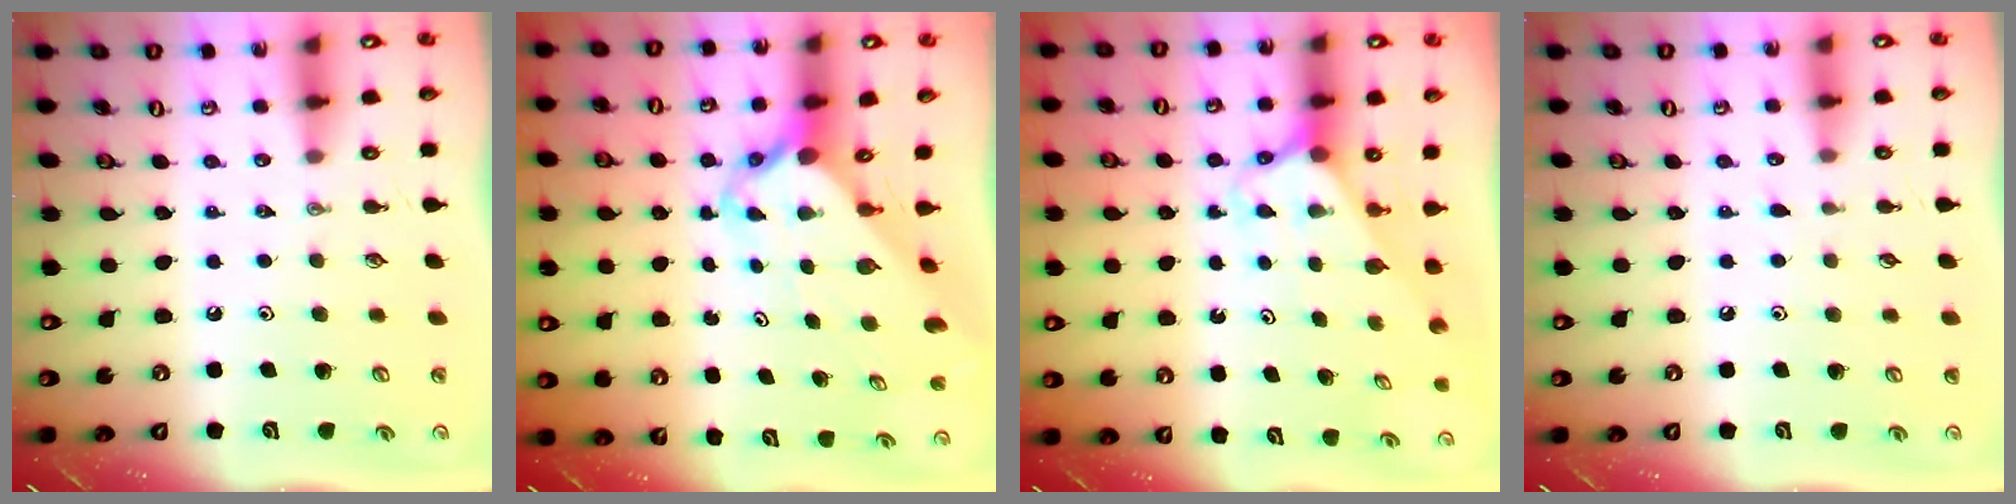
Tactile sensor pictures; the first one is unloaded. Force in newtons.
{"total": 3.9, "press": 3.8, "slide": 0.4}
{"total": 2.6, "press": 2.6, "slide": 0.2}
{"total": 2.9, "press": 2.9, "slide": 0.4}